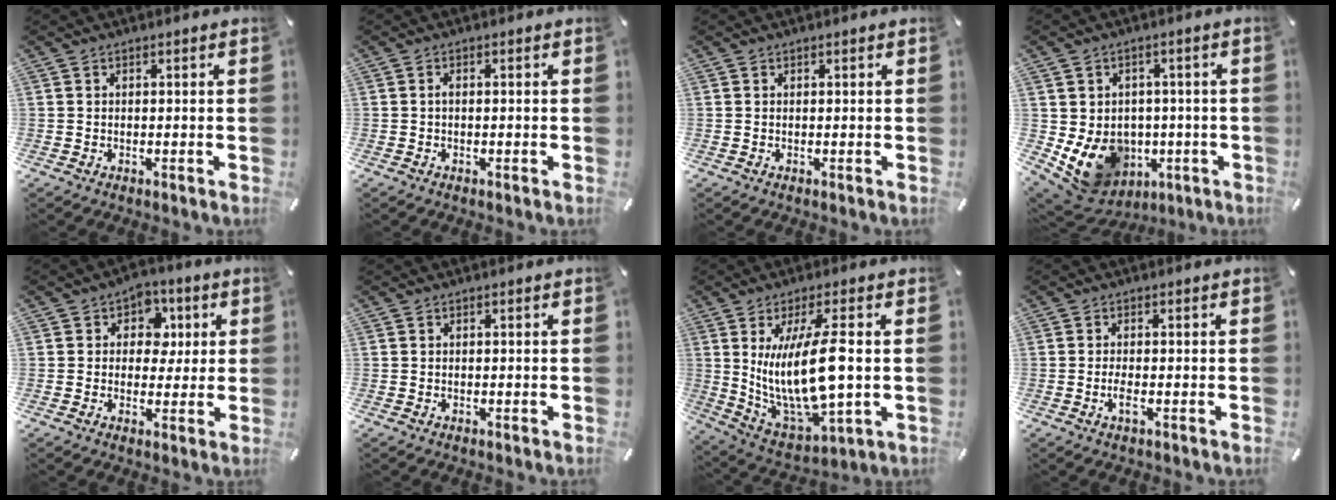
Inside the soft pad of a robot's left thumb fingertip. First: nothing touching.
{"total": 1.0, "force": [-0.2, 0.4, 0.9], "torque": [-0.017, 0.002, -0.005]}
{"total": 0.0}
{"total": 10.5, "force": [-1.7, 9.5, 4.2], "torque": [-0.092, -0.005, -0.020]}
{"total": 7.6, "force": [1.3, 6.7, 3.5], "torque": [-0.030, -0.002, 0.013]}
{"total": 0.0}
{"total": 17.1, "force": [1.9, 5.7, 16.0], "torque": [-0.326, -0.025, 0.024]}
{"total": 2.4, "force": [-0.6, 0.6, 2.2], "torque": [-0.053, -0.005, -0.015]}